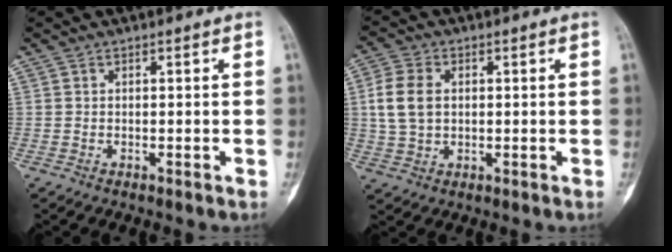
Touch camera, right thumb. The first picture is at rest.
{"total": 7.5, "force": [1.0, 5.2, 5.3], "torque": [-0.108, 0.007, 0.021]}